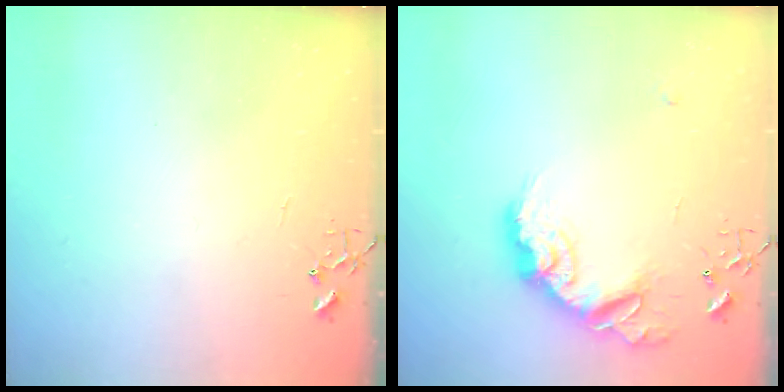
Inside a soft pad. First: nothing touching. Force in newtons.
{"total": 16.4, "press": 16.4, "slide": 0.8}